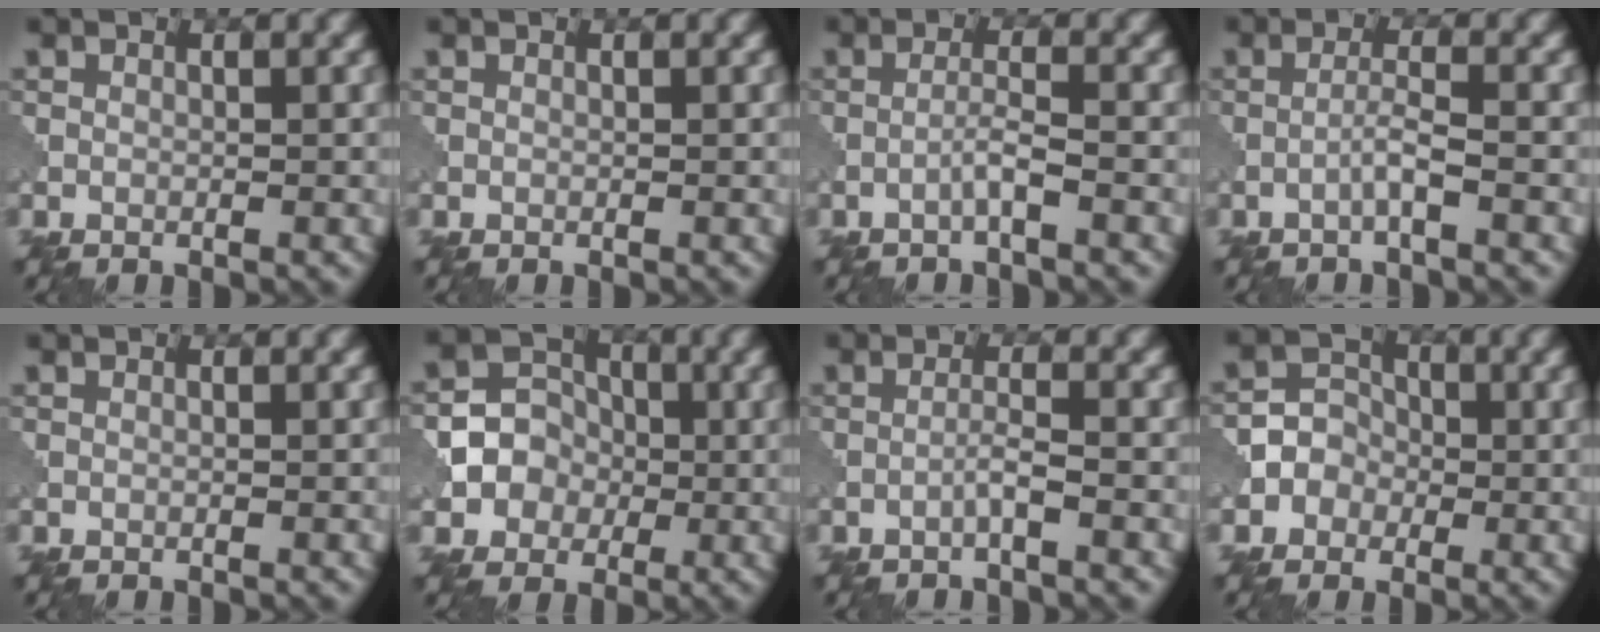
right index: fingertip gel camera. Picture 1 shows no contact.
{"total": 0.0}
{"total": 1.9, "force": [-1.0, 0.0, 1.6], "torque": [-0.030, 0.012, -0.024]}
{"total": 2.0, "force": [-0.9, 0.0, 1.7], "torque": [-0.034, 0.012, -0.023]}
{"total": 0.0}
{"total": 5.3, "force": [-0.6, 4.9, 1.9], "torque": [-0.014, 0.013, -0.029]}
{"total": 1.6, "force": [-0.8, -0.1, 1.3], "torque": [-0.024, 0.010, -0.020]}
{"total": 3.6, "force": [-1.0, 3.3, 1.0], "torque": [0.006, 0.014, -0.029]}